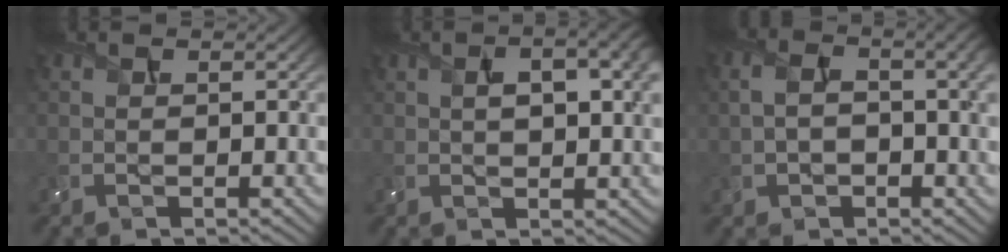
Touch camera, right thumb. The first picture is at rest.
{"total": 8.2, "force": [2.4, 3.4, 7.0], "torque": [-0.109, 0.012, 0.036]}
{"total": 7.8, "force": [0.2, 4.8, 6.1], "torque": [-0.119, 0.007, 0.011]}